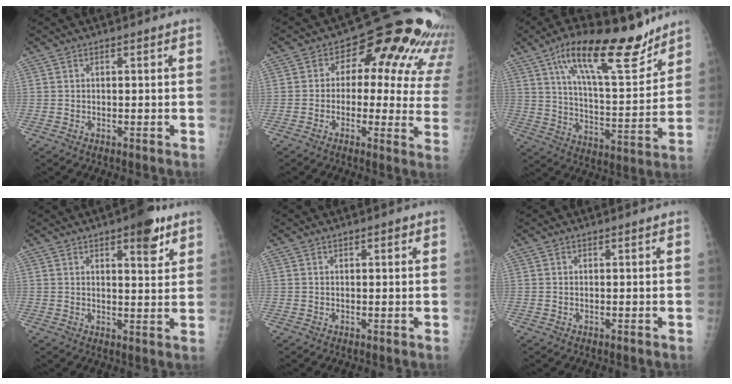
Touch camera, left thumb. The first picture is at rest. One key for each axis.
{"total": 19.6, "fx": 8.3, "fy": 10.7, "fz": 14.2, "tx": -0.128, "ty": 0.006, "tz": 0.082}
{"total": 19.7, "fx": 13.3, "fy": 6.2, "fz": 13.2, "tx": -0.181, "ty": -0.069, "tz": 0.223}
{"total": 7.2, "fx": 4.3, "fy": 2.5, "fz": 5.3, "tx": -0.053, "ty": -0.021, "tz": 0.055}
{"total": 1.0, "fx": 0.6, "fy": 0.4, "fz": 0.7, "tx": -0.005, "ty": -0.001, "tz": 0.008}
{"total": 0.0}